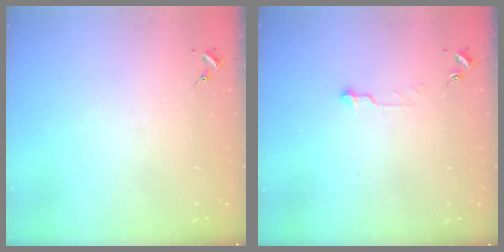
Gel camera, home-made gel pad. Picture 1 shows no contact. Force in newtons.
{"total": 4.8, "press": 4.8, "slide": 0.2}